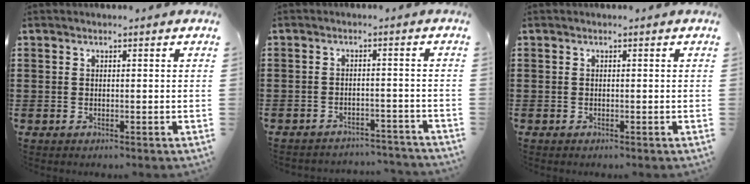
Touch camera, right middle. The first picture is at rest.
{"total": 2.9, "force": [-2.9, 0.2, 0.0], "torque": [-0.008, -0.002, -0.061]}
{"total": 0.0}